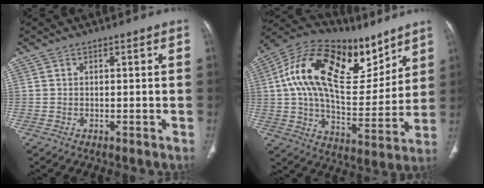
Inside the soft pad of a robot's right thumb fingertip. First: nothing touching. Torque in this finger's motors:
{"motor_torque": [-1.26, 2.60, 2.05, 0.23, 0.34]}